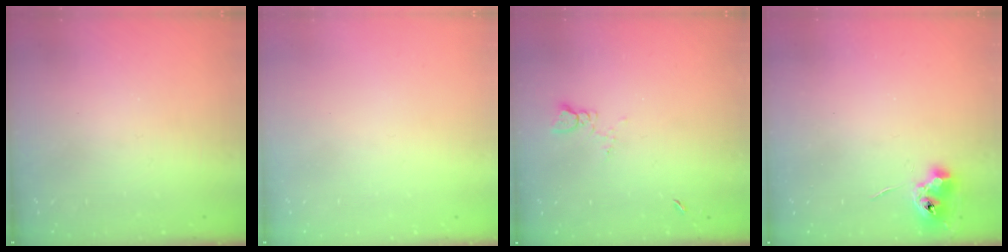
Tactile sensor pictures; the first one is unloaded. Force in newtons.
{"total": 0.0}
{"total": 1.8, "press": 1.7, "slide": 0.3}
{"total": 7.8, "press": 7.8, "slide": 0.4}